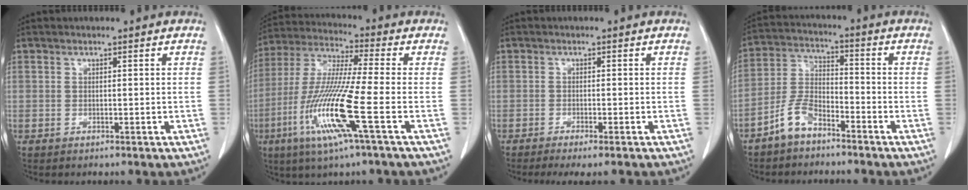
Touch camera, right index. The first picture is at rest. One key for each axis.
{"total": 14.8, "fx": -5.3, "fy": -0.5, "fz": 13.8, "tx": -0.290, "ty": -0.021, "tz": -0.109}
{"total": 4.8, "fx": -3.8, "fy": 0.4, "fz": 2.8, "tx": -0.032, "ty": -0.008, "tz": -0.055}
{"total": 6.7, "fx": -4.9, "fy": 2.9, "fz": 3.5, "tx": -0.083, "ty": 0.007, "tz": -0.101}